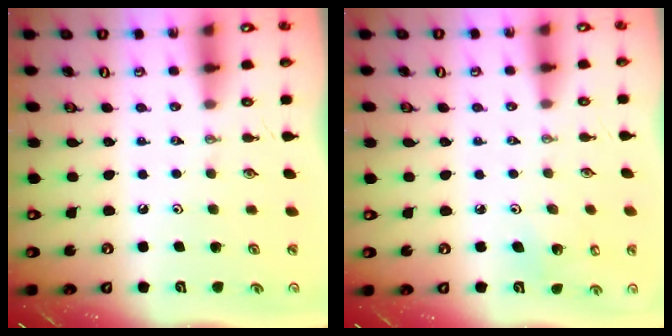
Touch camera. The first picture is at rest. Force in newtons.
{"total": 3.5, "press": 3.1, "slide": 1.8}